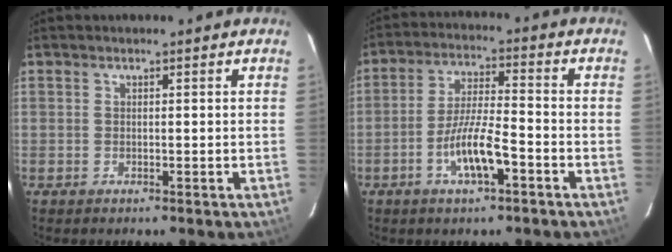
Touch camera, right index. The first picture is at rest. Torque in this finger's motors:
{"motor_torque": [0.18, -0.05, 0.31, 0.13]}